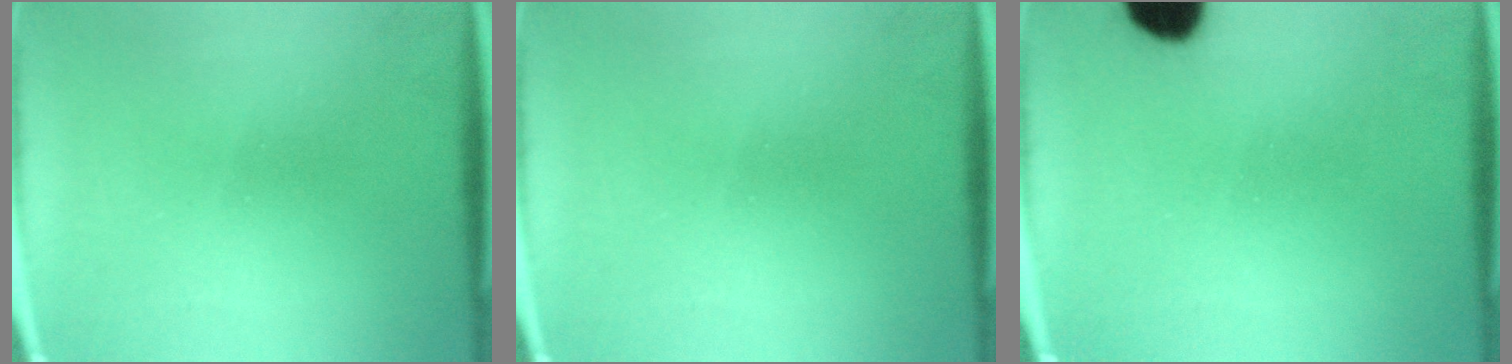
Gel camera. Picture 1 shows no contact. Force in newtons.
{"total": 0.0}
{"total": 8.6}